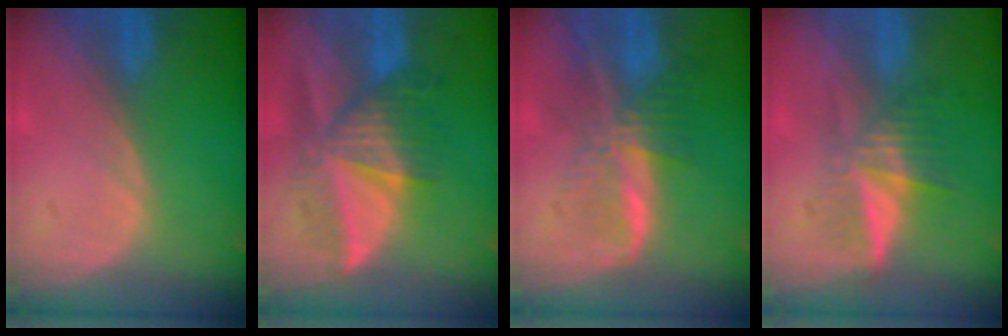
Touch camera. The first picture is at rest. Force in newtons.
{"total": 8.4, "press": 7.9, "slide": 3.0}
{"total": 8.0, "press": 6.8, "slide": 4.4}
{"total": 6.1, "press": 5.3, "slide": 3.1}